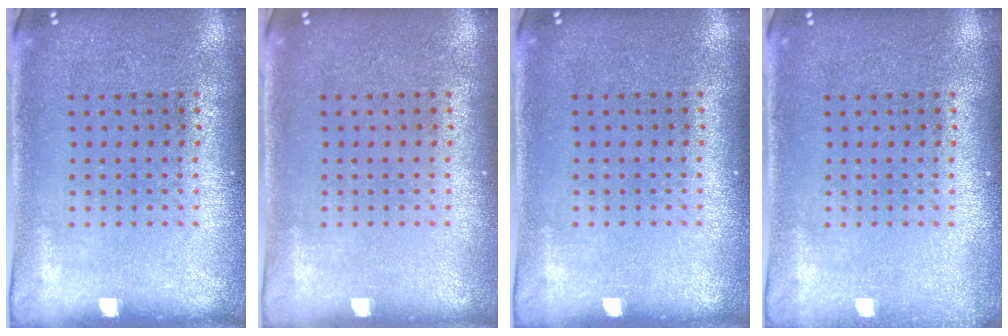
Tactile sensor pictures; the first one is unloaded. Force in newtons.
{"total": 0.0}
{"total": 0.0}
{"total": 0.7, "press": 0.7, "slide": 0.1}